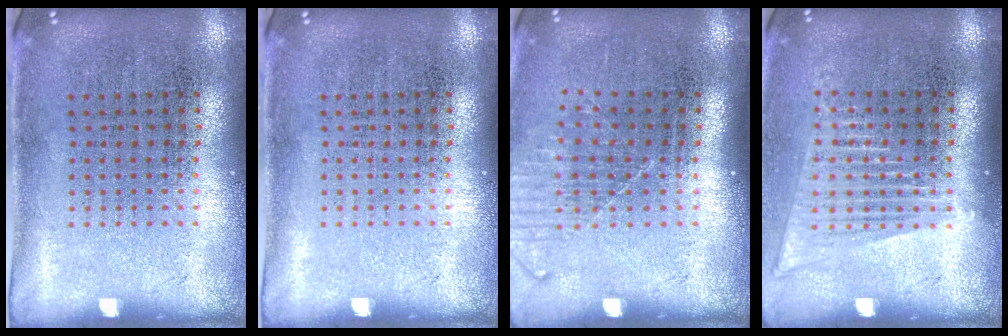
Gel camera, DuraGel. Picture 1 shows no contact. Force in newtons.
{"total": 0.0}
{"total": 1.3, "press": 1.1, "slide": 0.8}
{"total": 1.5, "press": 1.3, "slide": 0.8}